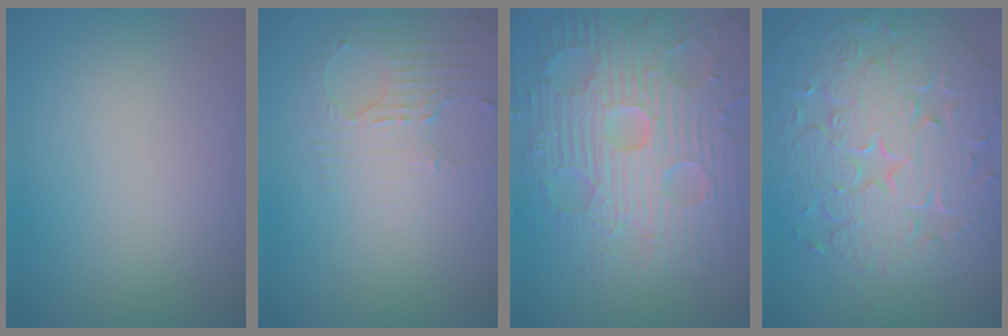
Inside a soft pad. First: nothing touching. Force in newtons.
{"total": 2.8, "press": 2.5, "slide": 1.3}
{"total": 10.1, "press": 7.0, "slide": 7.3}
{"total": 9.2, "press": 6.6, "slide": 6.3}